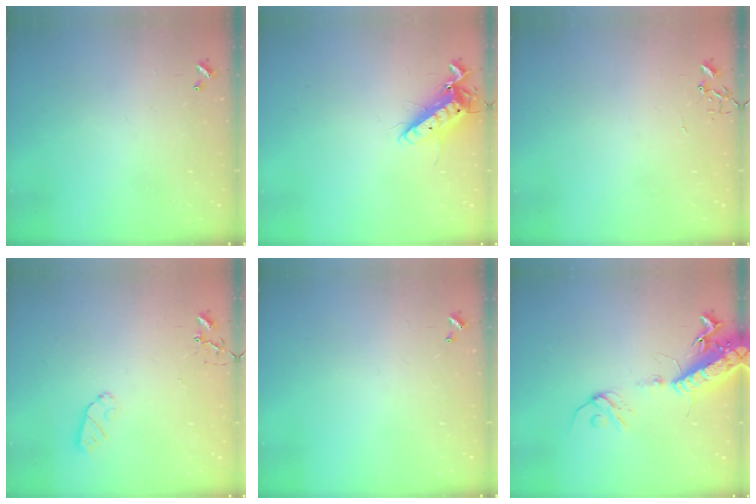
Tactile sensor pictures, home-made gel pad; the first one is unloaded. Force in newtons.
{"total": 12.5, "press": 12.4, "slide": 1.6}
{"total": 0.0}
{"total": 5.5, "press": 5.5, "slide": 0.5}
{"total": 0.0}
{"total": 16.6, "press": 16.1, "slide": 4.0}